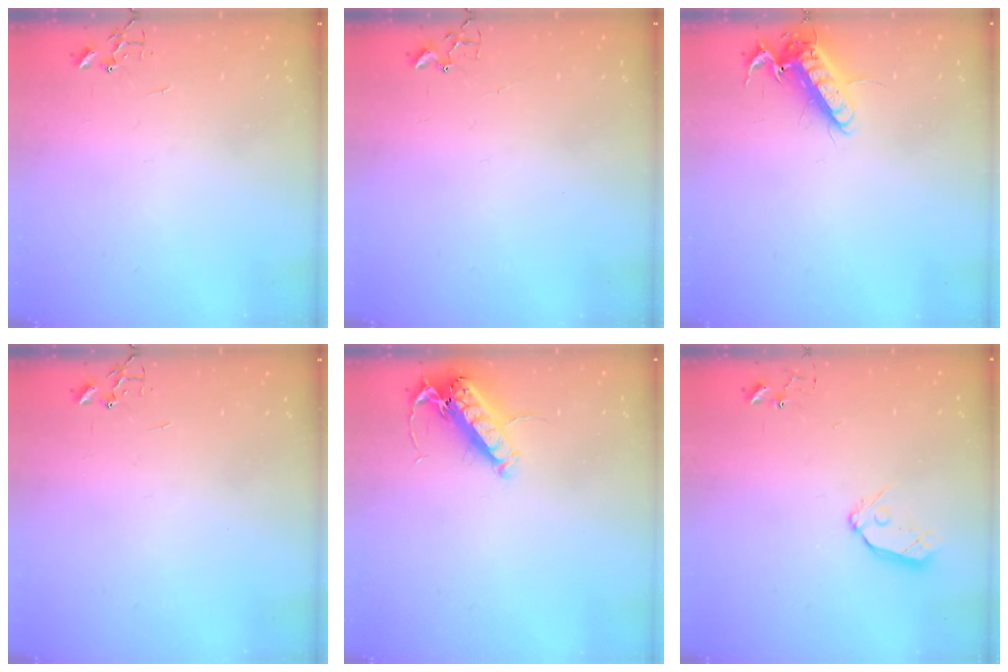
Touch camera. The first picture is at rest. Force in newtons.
{"total": 1.9, "press": 1.9, "slide": 0.2}
{"total": 12.3, "press": 12.1, "slide": 1.8}
{"total": 0.0}
{"total": 14.2, "press": 14.0, "slide": 2.5}
{"total": 8.4, "press": 8.4, "slide": 0.7}